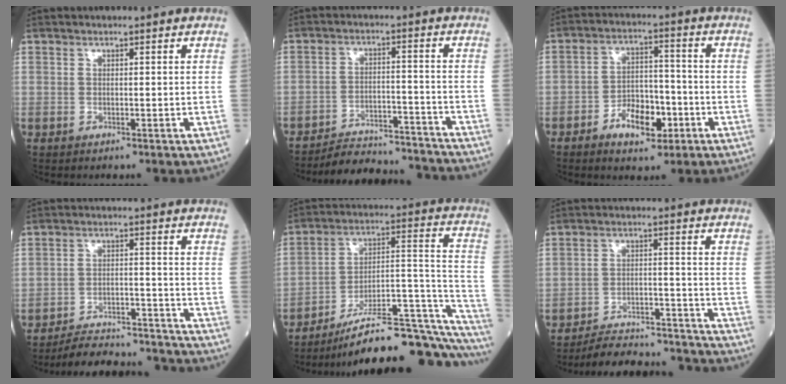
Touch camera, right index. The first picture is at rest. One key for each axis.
{"total": 13.6, "fx": -13.2, "fy": 1.9, "fz": 2.6, "tx": -0.031, "ty": 0.014, "tz": -0.186}
{"total": 7.7, "fx": -3.7, "fy": 3.9, "fz": 5.5, "tx": -0.097, "ty": 0.014, "tz": -0.060}
{"total": 15.1, "fx": -14.6, "fy": 1.9, "fz": 3.4, "tx": -0.048, "ty": 0.011, "tz": -0.202}
{"total": 25.0, "fx": -19.4, "fy": 4.4, "fz": 15.1, "tx": -0.137, "ty": 0.034, "tz": -0.283}
{"total": 15.3, "fx": -14.8, "fy": 1.9, "fz": 3.4, "tx": -0.050, "ty": 0.012, "tz": -0.205}